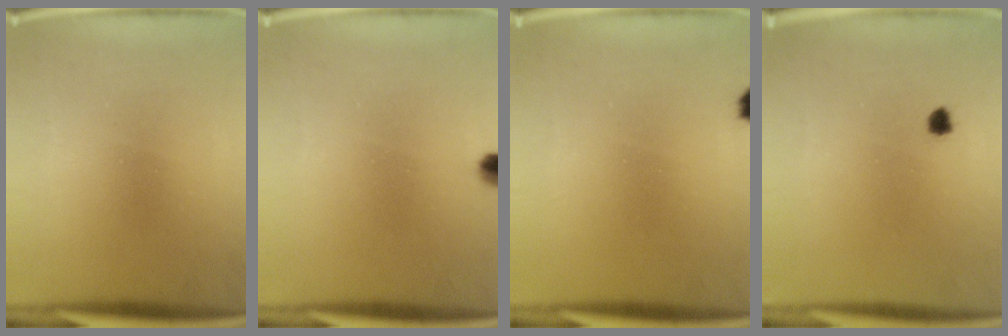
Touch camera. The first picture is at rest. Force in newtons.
{"total": 3.7}
{"total": 2.7}
{"total": 1.1}